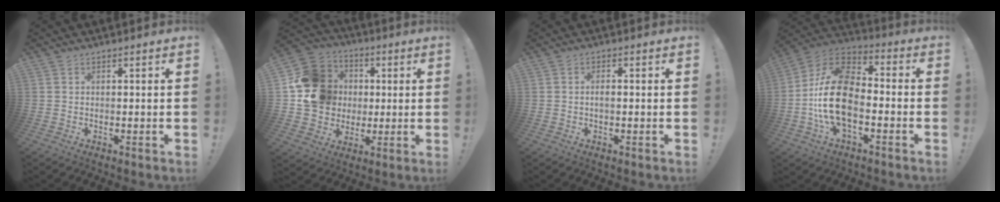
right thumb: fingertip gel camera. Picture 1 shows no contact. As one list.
[{"total": 16.5, "force": [1.5, 15.2, 6.3], "torque": [-0.093, 0.012, 0.056]}, {"total": 1.6, "force": [-0.4, 0.5, 1.5], "torque": [-0.024, 0.002, -0.010]}, {"total": 20.2, "force": [-4.2, 12.2, 15.6], "torque": [-0.295, 0.037, -0.064]}]